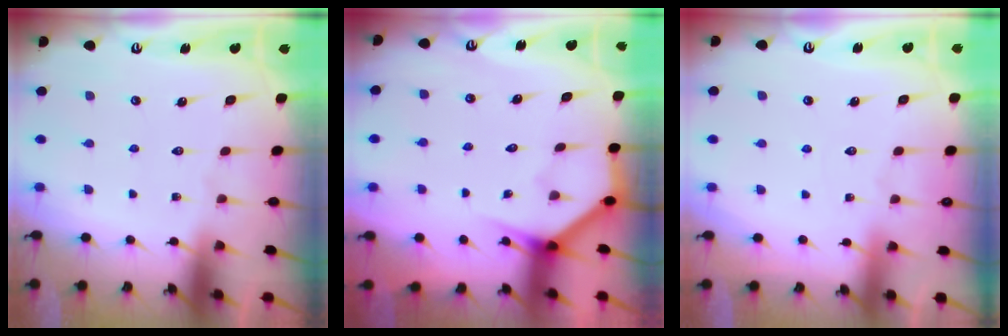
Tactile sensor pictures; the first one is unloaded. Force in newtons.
{"total": 3.7, "press": 3.7, "slide": 0.3}
{"total": 2.1, "press": 2.1, "slide": 0.2}